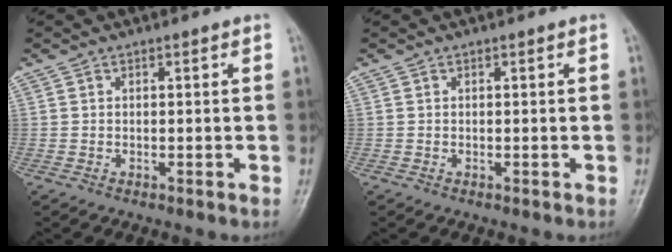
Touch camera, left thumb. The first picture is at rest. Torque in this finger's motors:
{"motor_torque": [-0.14, 0.19, 0.00, 0.00, 0.00]}